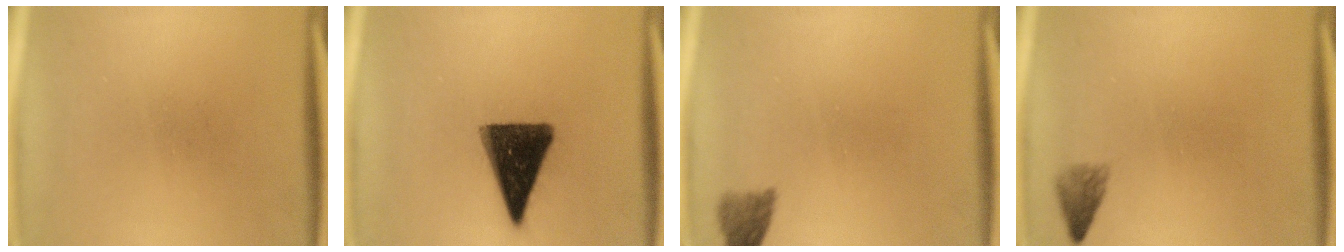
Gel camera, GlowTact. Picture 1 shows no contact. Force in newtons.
{"total": 14.7}
{"total": 2.5}
{"total": 1.8}